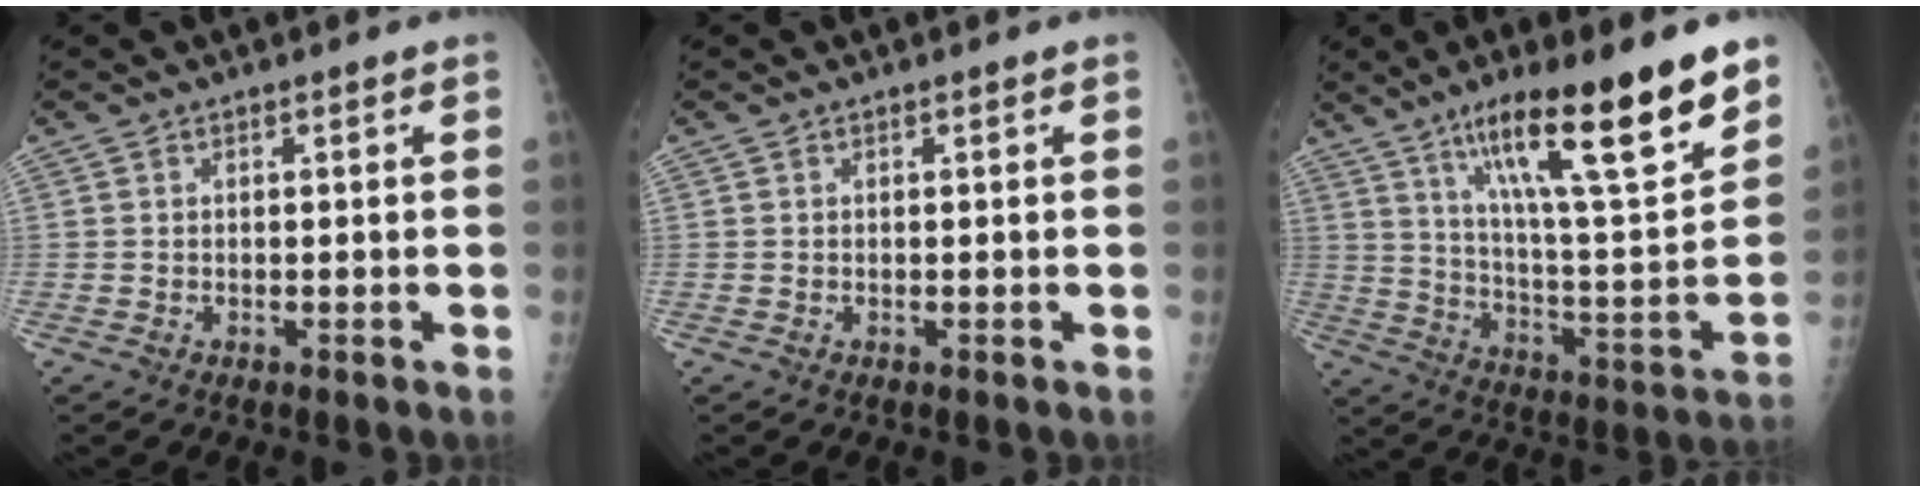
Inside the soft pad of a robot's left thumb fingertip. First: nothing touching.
{"total": 0.0}
{"total": 23.4, "force": [14.5, 3.8, 17.9], "torque": [-0.266, -0.059, 0.242]}